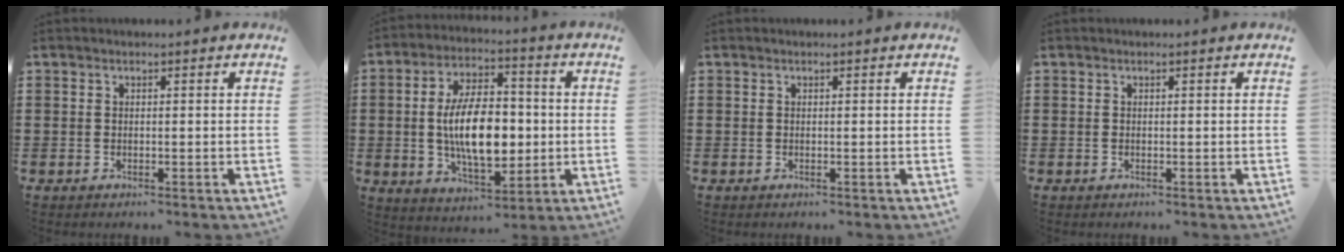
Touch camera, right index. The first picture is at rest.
{"total": 11.9, "force": [-0.3, 6.0, 10.3], "torque": [-0.188, -0.005, -0.012]}
{"total": 0.0}
{"total": 0.0}